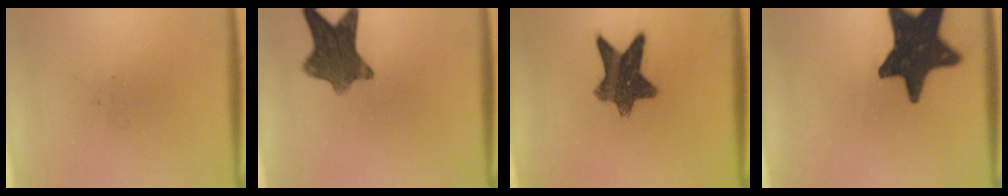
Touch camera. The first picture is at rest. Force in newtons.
{"total": 9.5}
{"total": 10.6}
{"total": 18.6}